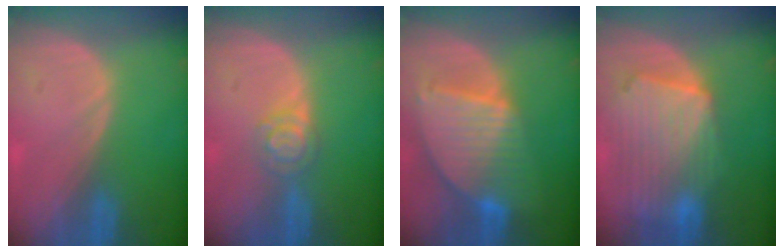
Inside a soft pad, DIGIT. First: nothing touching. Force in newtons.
{"total": 3.9, "press": 3.7, "slide": 1.3}
{"total": 9.4, "press": 8.1, "slide": 4.8}
{"total": 10.8, "press": 9.4, "slide": 5.3}